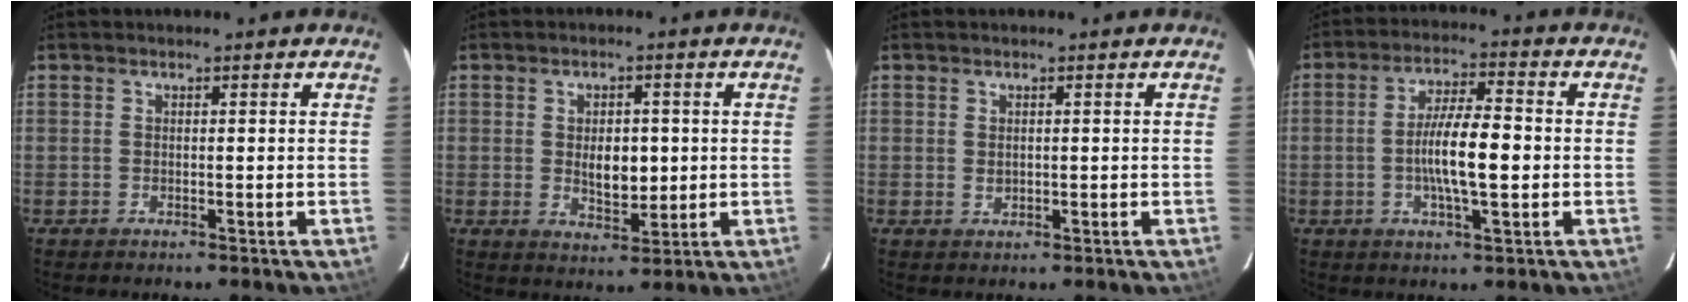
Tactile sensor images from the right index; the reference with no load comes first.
{"total": 6.2, "force": [0.1, 3.6, 5.1], "torque": [-0.085, -0.003, 0.009]}
{"total": 1.1, "force": [0.1, 0.9, 0.6], "torque": [-0.010, 0.001, 0.004]}
{"total": 9.4, "force": [-1.3, 2.0, 9.0], "torque": [-0.167, 0.000, -0.021]}